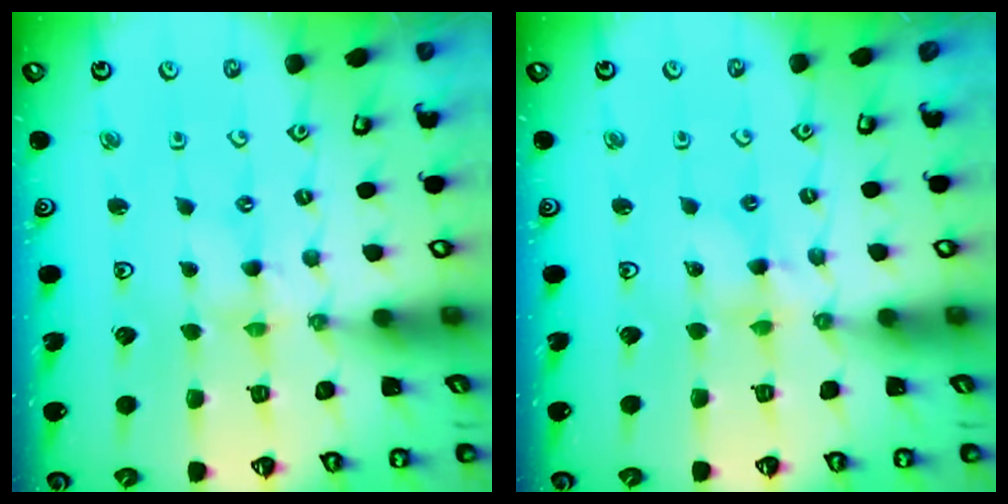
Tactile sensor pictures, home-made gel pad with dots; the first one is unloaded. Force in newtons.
{"total": 2.7, "press": 2.7, "slide": 0.2}